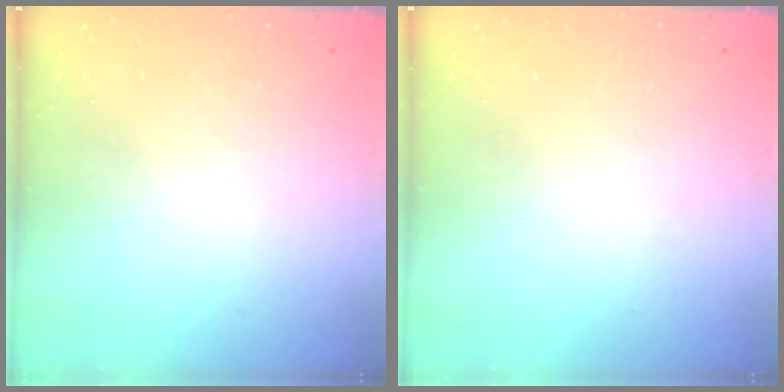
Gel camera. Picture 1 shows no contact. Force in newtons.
{"total": 0.0}